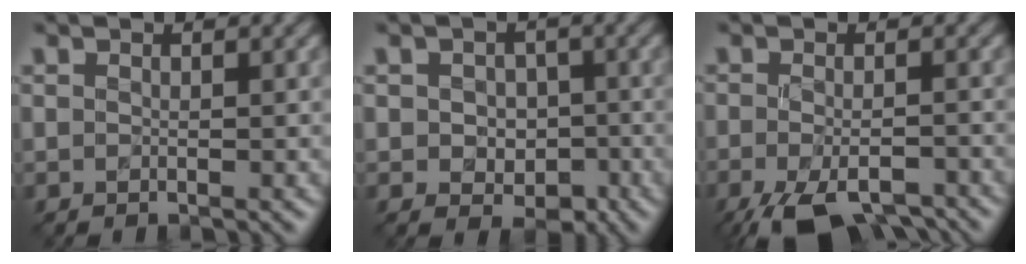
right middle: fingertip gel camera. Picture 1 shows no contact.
{"total": 3.5, "force": [-0.5, 2.7, 2.1], "torque": [-0.026, -0.003, -0.008]}
{"total": 8.7, "force": [-5.8, 3.2, 5.6], "torque": [-0.104, -0.033, -0.087]}